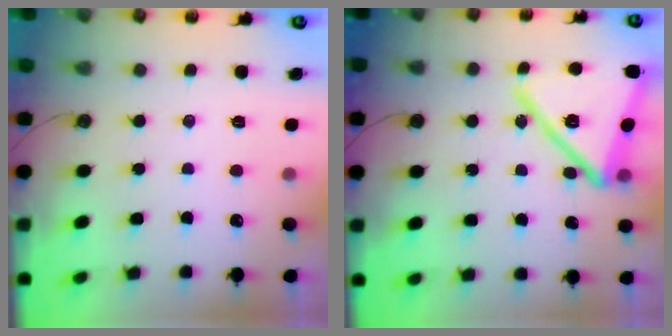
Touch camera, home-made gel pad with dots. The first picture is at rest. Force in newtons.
{"total": 20.6, "press": 20.5, "slide": 1.5}